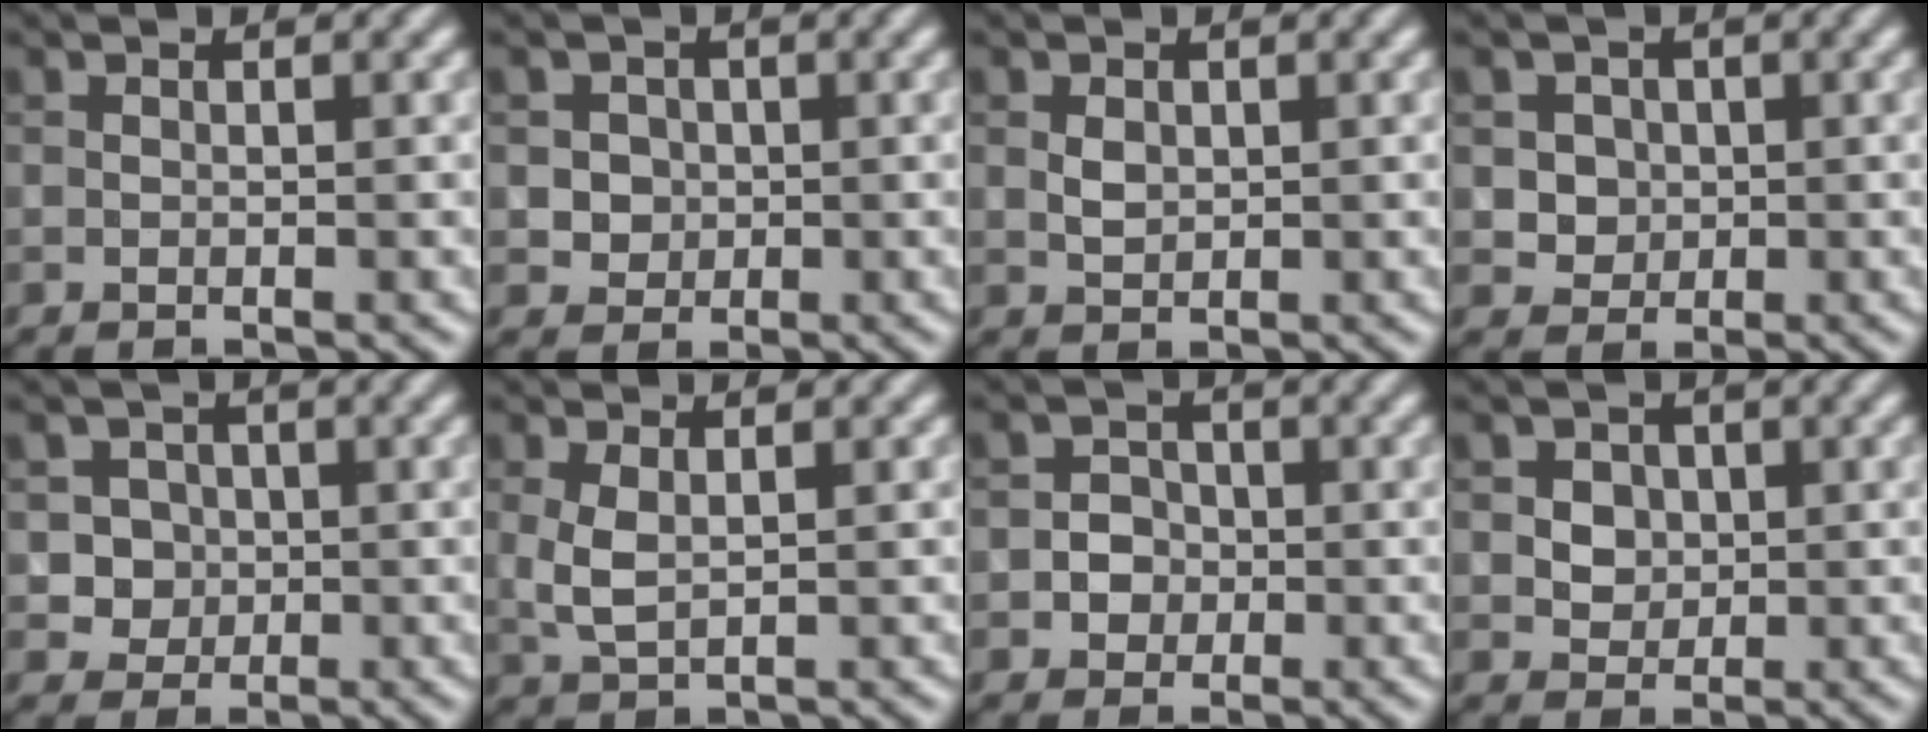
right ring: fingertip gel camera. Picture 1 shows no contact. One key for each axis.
{"total": 2.5, "fx": 0.4, "fy": 2.3, "fz": 0.9, "tx": -0.003, "ty": 0.006, "tz": 0.010}
{"total": 1.3, "fx": 0.3, "fy": 0.9, "fz": 0.8, "tx": -0.017, "ty": 0.000, "tz": 0.008}
{"total": 2.9, "fx": 0.8, "fy": 2.6, "fz": 1.1, "tx": -0.013, "ty": 0.005, "tz": 0.018}
{"total": 2.8, "fx": 0.3, "fy": 2.7, "fz": 0.8, "tx": 0.005, "ty": 0.006, "tz": 0.009}
{"total": 2.3, "fx": 0.4, "fy": 1.1, "fz": 2.0, "tx": -0.053, "ty": -0.001, "tz": 0.012}
{"total": 2.1, "fx": -0.5, "fy": 2.0, "fz": 0.6, "tx": 0.014, "ty": 0.001, "tz": -0.019}
{"total": 2.9, "fx": 0.8, "fy": 2.4, "fz": 1.4, "tx": -0.023, "ty": 0.006, "tz": 0.015}